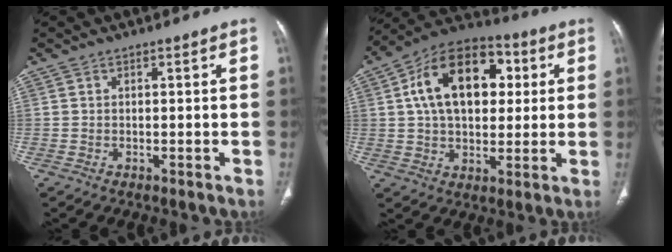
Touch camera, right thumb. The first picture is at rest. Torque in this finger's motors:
{"motor_torque": [0.92, 4.09, 1.42, -0.06, 0.25]}